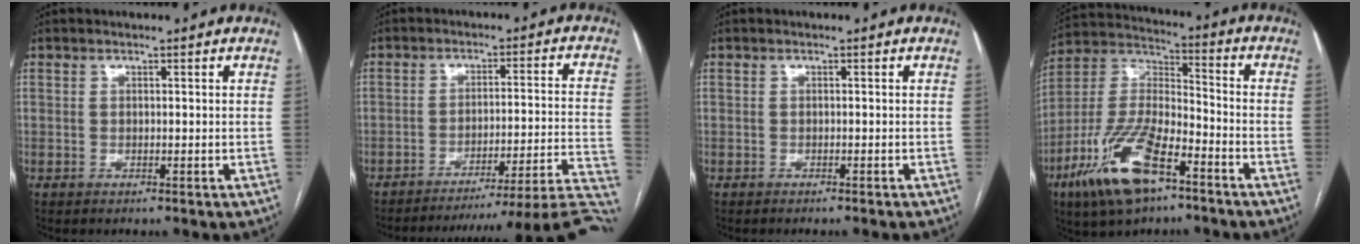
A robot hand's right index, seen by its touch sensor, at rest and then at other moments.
{"total": 24.7, "force": [-23.1, -2.3, 8.5], "torque": [-0.016, -0.011, -0.293]}
{"total": 2.4, "force": [-2.2, 0.0, 0.9], "torque": [-0.015, -0.002, -0.026]}
{"total": 16.9, "force": [-9.4, 5.9, 12.9], "torque": [-0.272, -0.010, -0.171]}